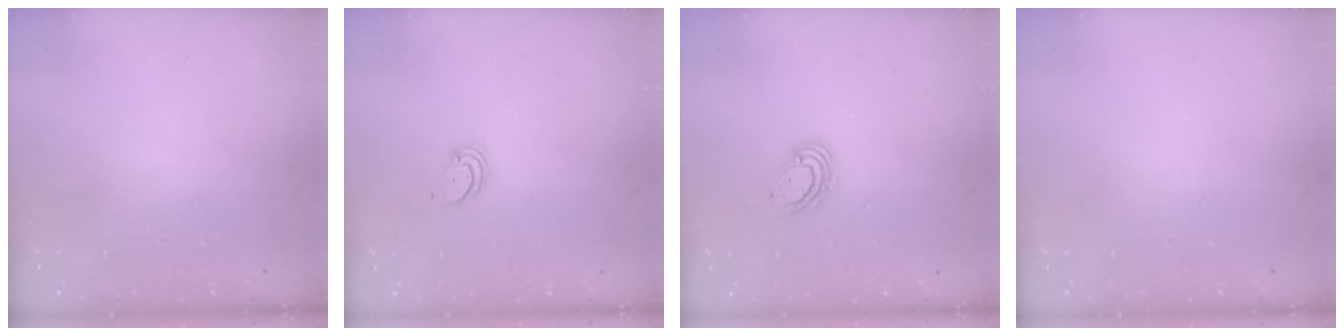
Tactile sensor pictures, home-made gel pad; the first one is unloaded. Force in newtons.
{"total": 2.0, "press": 2.0, "slide": 0.2}
{"total": 5.4, "press": 5.4, "slide": 0.7}
{"total": 0.0}